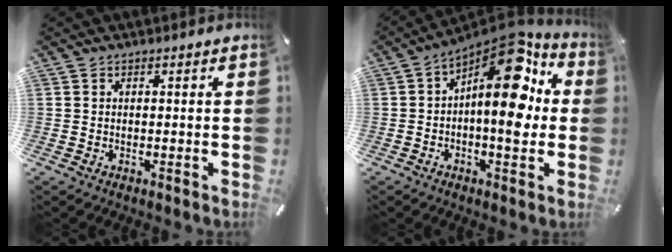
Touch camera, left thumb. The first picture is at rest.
{"total": 15.9, "force": [4.3, 6.8, 13.7], "torque": [-0.194, -0.052, 0.067]}